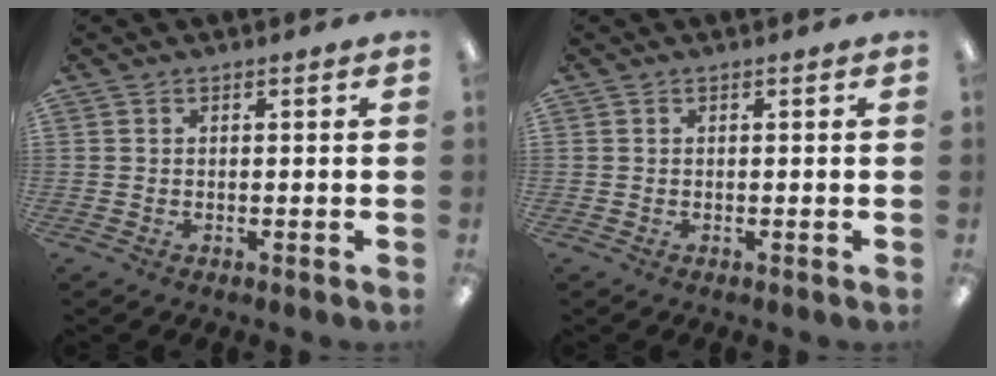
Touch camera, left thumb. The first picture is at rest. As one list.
[{"total": 0.0}]